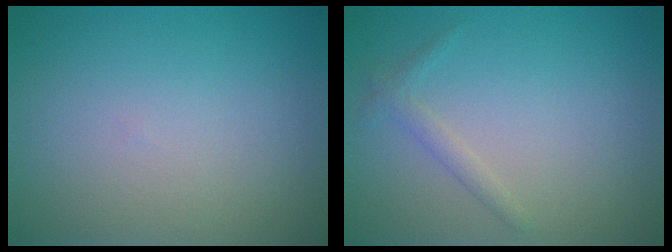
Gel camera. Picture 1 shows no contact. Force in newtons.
{"total": 1.2, "press": 1.2, "slide": 0.1}